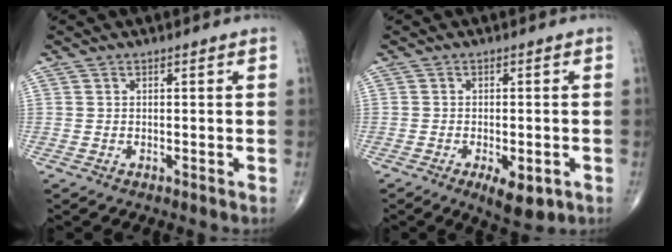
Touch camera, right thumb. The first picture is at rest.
{"total": 6.3, "force": [-2.6, 2.7, 5.1], "torque": [-0.072, -0.001, -0.030]}